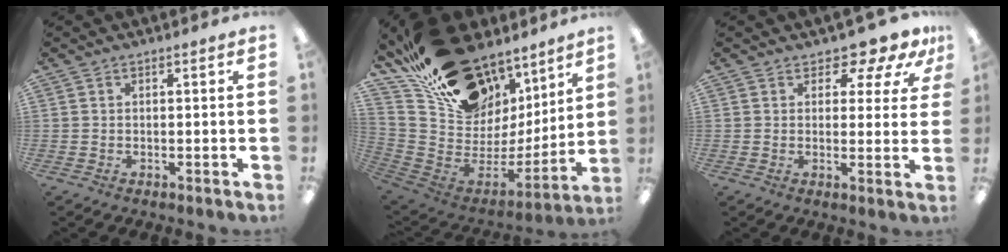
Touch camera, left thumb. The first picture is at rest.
{"total": 24.3, "force": [17.1, 14.0, 10.2], "torque": [-0.165, -0.113, 0.331]}
{"total": 7.6, "force": [6.2, 3.1, 3.1], "torque": [-0.046, -0.043, 0.109]}